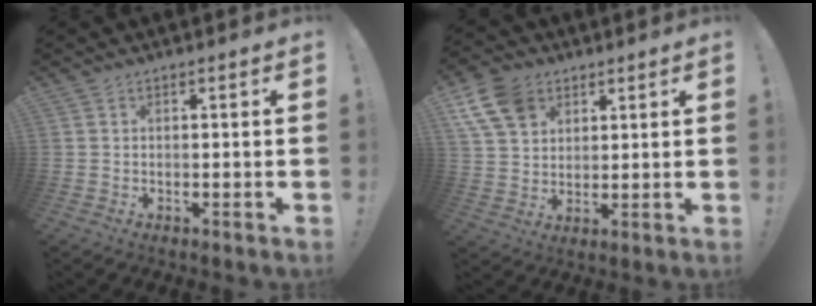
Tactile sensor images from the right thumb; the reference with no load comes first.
{"total": 12.2, "force": [6.1, 8.8, 5.9], "torque": [-0.100, -0.025, 0.121]}